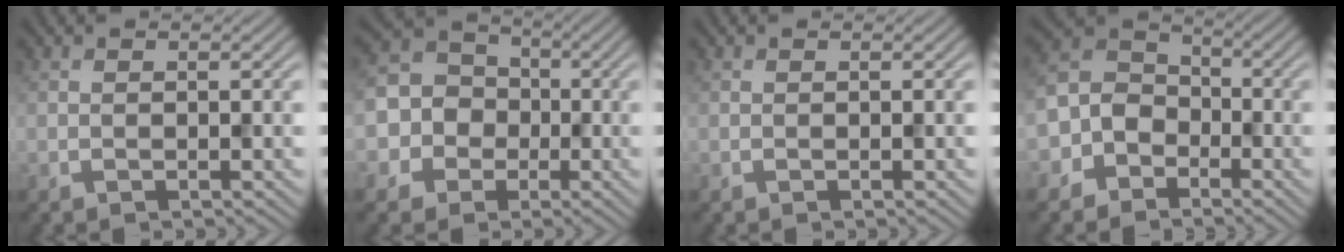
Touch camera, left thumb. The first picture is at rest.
{"total": 11.1, "force": [-1.6, 10.3, 3.6], "torque": [-0.136, 0.013, -0.064]}
{"total": 0.0}
{"total": 6.8, "force": [-3.4, 5.3, 2.5], "torque": [-0.060, -0.001, -0.094]}